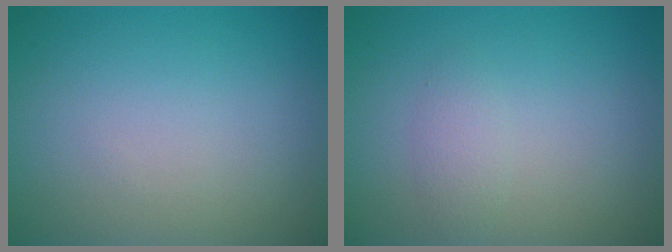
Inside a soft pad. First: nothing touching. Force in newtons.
{"total": 1.3, "press": 1.3, "slide": 0.1}